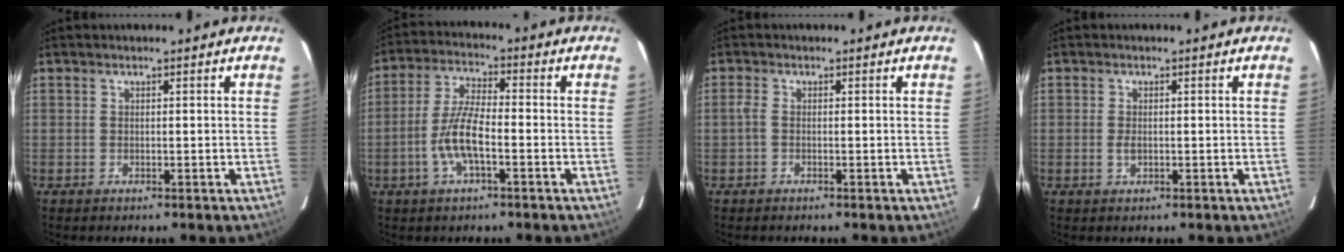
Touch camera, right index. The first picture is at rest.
{"total": 8.0, "force": [-2.8, 2.1, 7.2], "torque": [-0.150, 0.005, -0.055]}
{"total": 1.1, "force": [-0.3, 0.5, 0.9], "torque": [-0.019, 0.003, -0.008]}
{"total": 1.2, "force": [-0.2, 0.8, 1.0], "torque": [-0.018, 0.000, -0.002]}